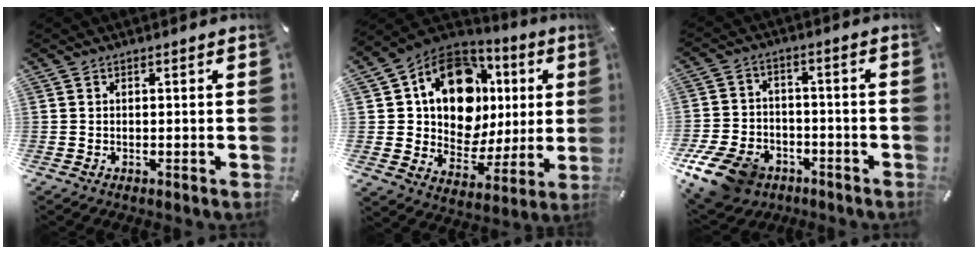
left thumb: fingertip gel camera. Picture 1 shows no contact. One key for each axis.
{"total": 17.6, "fx": 6.2, "fy": 12.9, "fz": 10.2, "tx": -0.174, "ty": -0.033, "tz": 0.112}
{"total": 12.3, "fx": -7.4, "fy": 8.0, "fz": 5.7, "tx": -0.119, "ty": 0.053, "tz": -0.133}